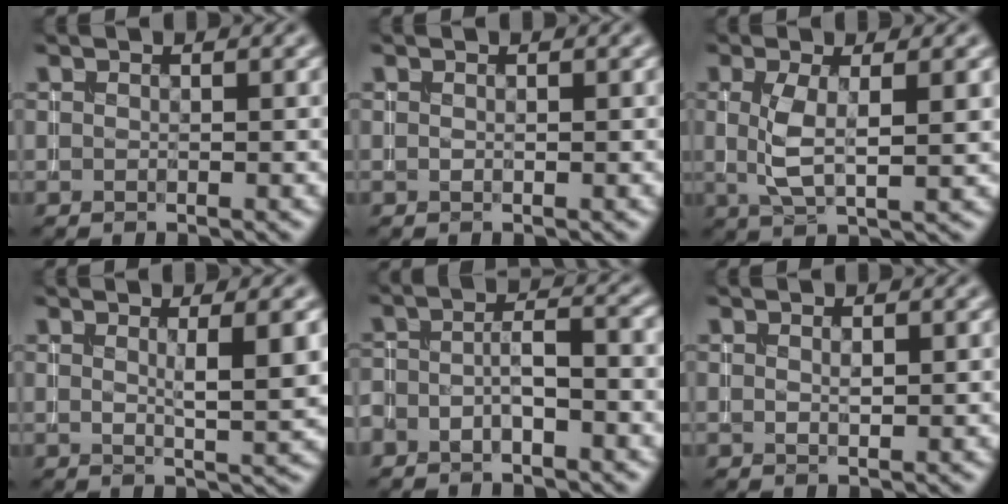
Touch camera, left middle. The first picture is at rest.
{"total": 0.0}
{"total": 3.9, "force": [0.5, 1.2, 3.7], "torque": [-0.081, -0.002, 0.010]}
{"total": 4.0, "force": [0.8, 0.8, 3.8], "torque": [-0.048, -0.003, 0.013]}
{"total": 3.1, "force": [-1.6, 1.1, 2.5], "torque": [-0.046, 0.007, -0.036]}
{"total": 0.7, "force": [0.2, 0.2, 0.6], "torque": [-0.009, 0.001, 0.004]}